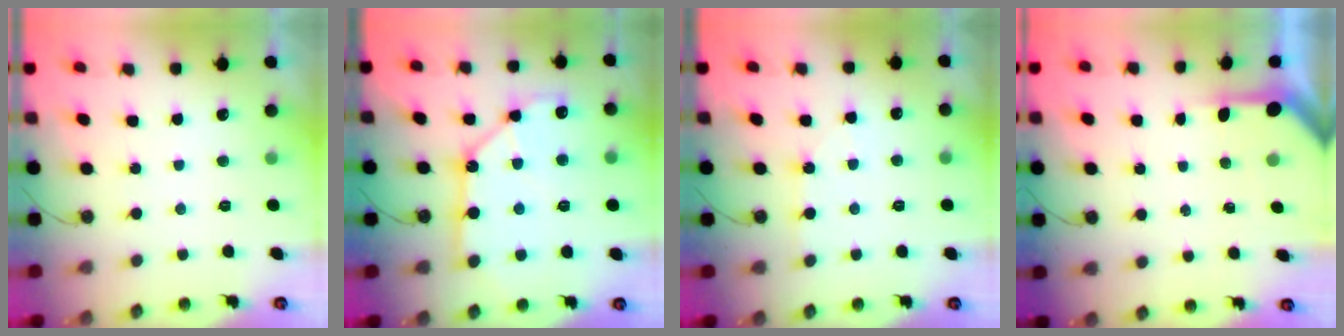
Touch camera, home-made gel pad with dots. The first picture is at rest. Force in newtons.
{"total": 12.5, "press": 12.4, "slide": 1.6}
{"total": 4.1, "press": 4.0, "slide": 0.7}
{"total": 3.8, "press": 3.8, "slide": 0.3}